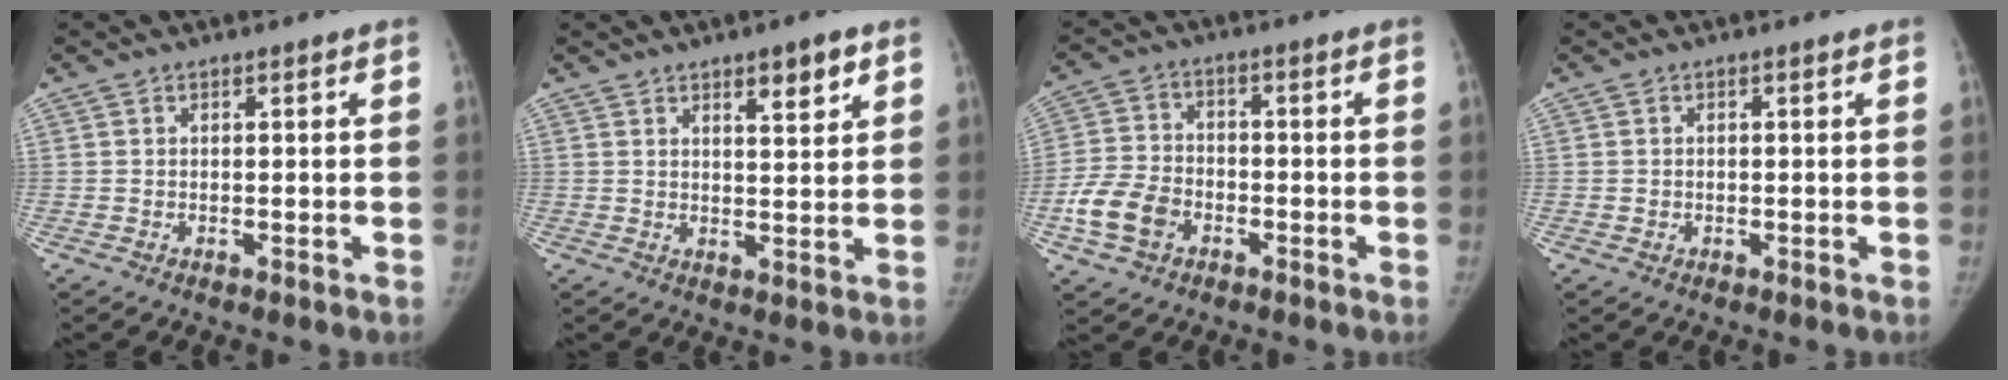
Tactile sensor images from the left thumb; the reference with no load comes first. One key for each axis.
{"total": 5.4, "fx": 3.2, "fy": 1.7, "fz": 4.0, "tx": -0.045, "ty": -0.020, "tz": 0.048}
{"total": 9.2, "fx": -3.8, "fy": 6.7, "fz": 5.1, "tx": -0.097, "ty": 0.019, "tz": -0.073}
{"total": 0.7, "fx": -0.1, "fy": 0.7, "fz": 0.1, "tx": 0.001, "ty": 0.003, "tz": -0.002}